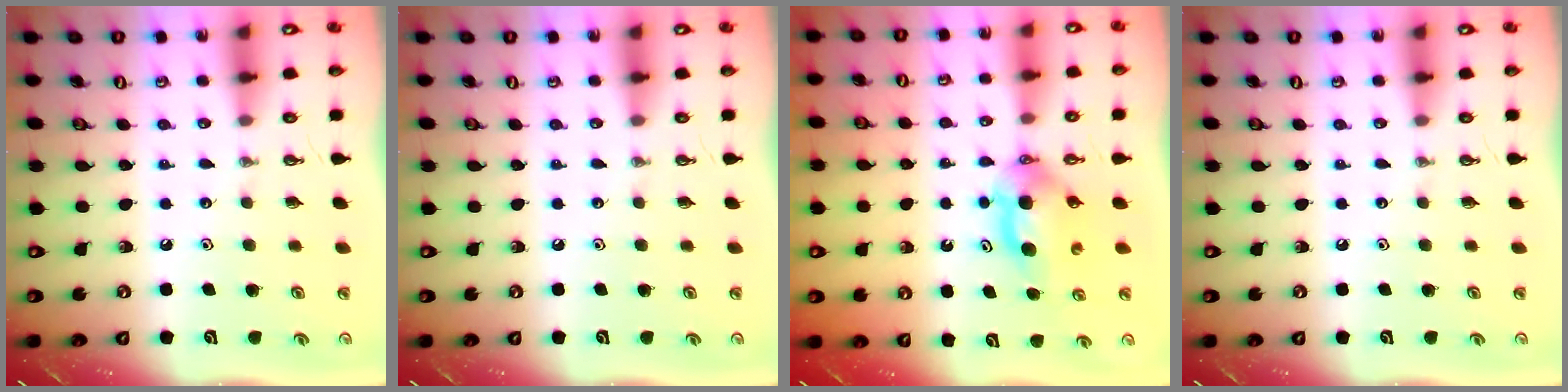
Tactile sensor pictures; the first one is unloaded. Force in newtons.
{"total": 0.0}
{"total": 5.9, "press": 5.6, "slide": 1.9}
{"total": 0.0}